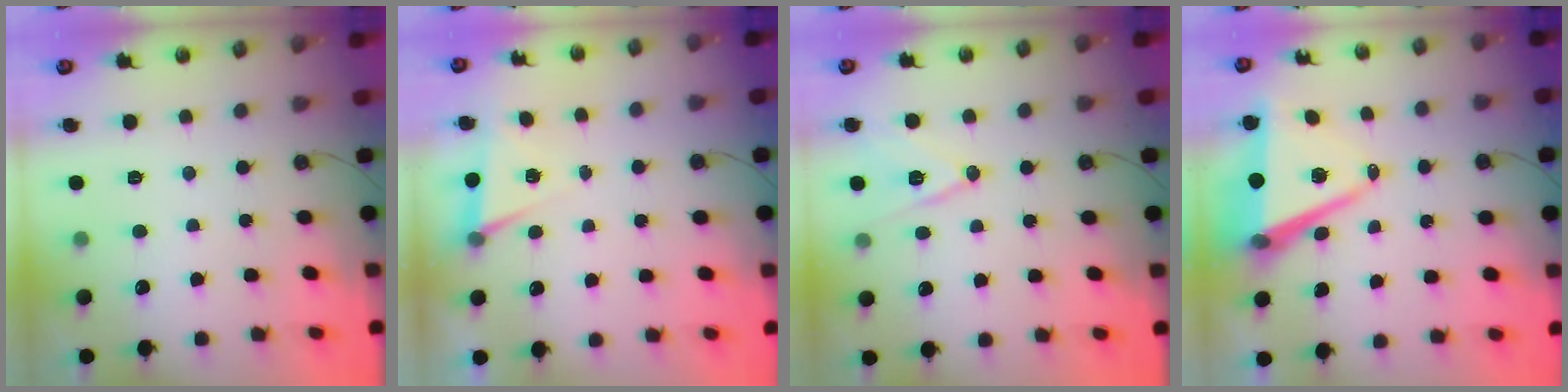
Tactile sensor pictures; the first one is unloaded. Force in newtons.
{"total": 4.5, "press": 2.5, "slide": 3.8}
{"total": 10.8, "press": 10.3, "slide": 3.5}
{"total": 10.3, "press": 9.4, "slide": 4.3}